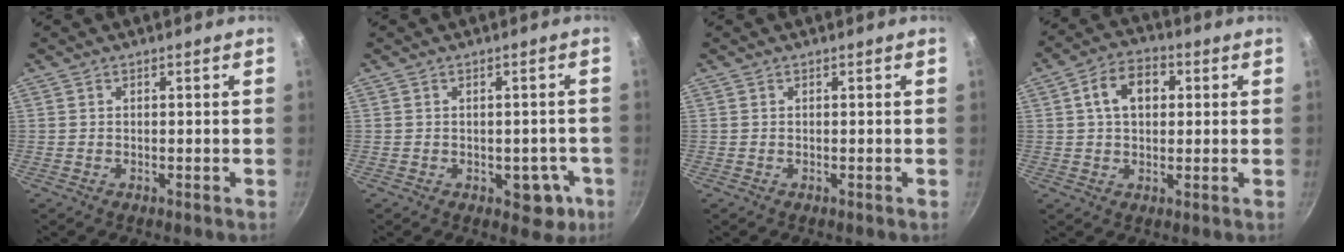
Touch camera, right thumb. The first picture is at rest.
{"total": 5.7, "force": [-2.0, 3.7, 3.9], "torque": [-0.015, 0.016, -0.015]}
{"total": 0.0}
{"total": 8.8, "force": [1.9, 6.0, 6.2], "torque": [-0.079, 0.015, 0.022]}